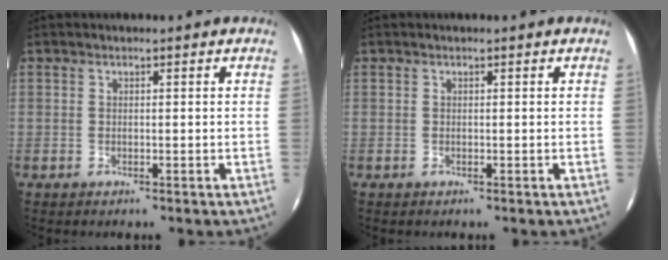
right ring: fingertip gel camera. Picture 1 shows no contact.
{"total": 0.0}